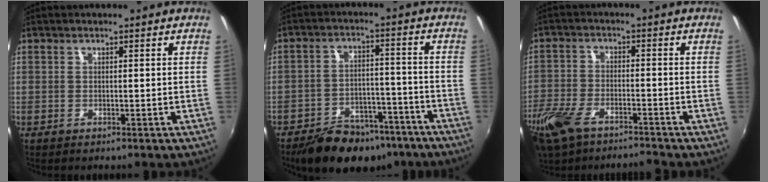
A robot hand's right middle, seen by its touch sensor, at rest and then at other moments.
{"total": 16.0, "force": [-12.2, 7.5, 7.1], "torque": [-0.139, 0.008, -0.167]}
{"total": 10.8, "force": [-8.0, 4.1, 6.1], "torque": [-0.158, -0.031, -0.160]}